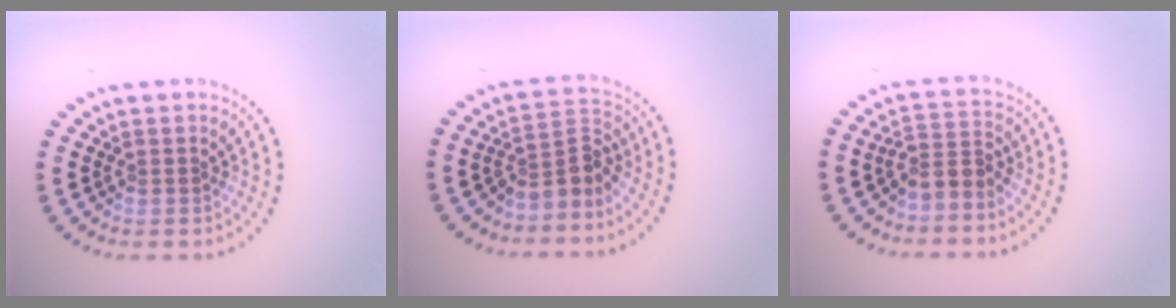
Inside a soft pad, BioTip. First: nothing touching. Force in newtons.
{"total": 3.1, "press": 2.2, "slide": 2.2}
{"total": 2.5, "press": 1.8, "slide": 1.8}